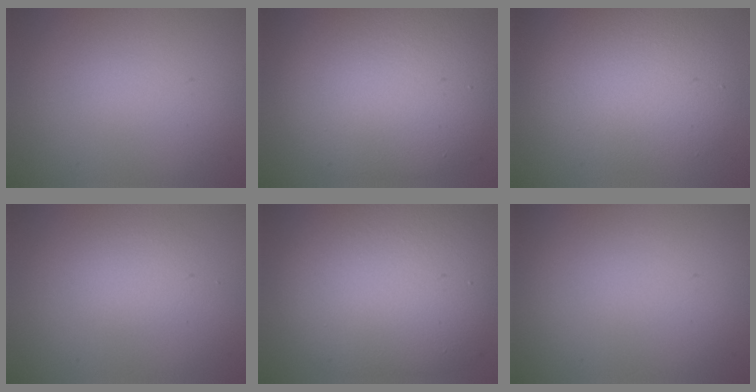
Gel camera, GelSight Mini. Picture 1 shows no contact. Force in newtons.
{"total": 9.8, "press": 9.8, "slide": 0.9}
{"total": 6.3, "press": 6.3, "slide": 0.3}
{"total": 1.5, "press": 1.5, "slide": 0.1}
{"total": 10.5, "press": 10.5, "slide": 0.6}
{"total": 0.0}